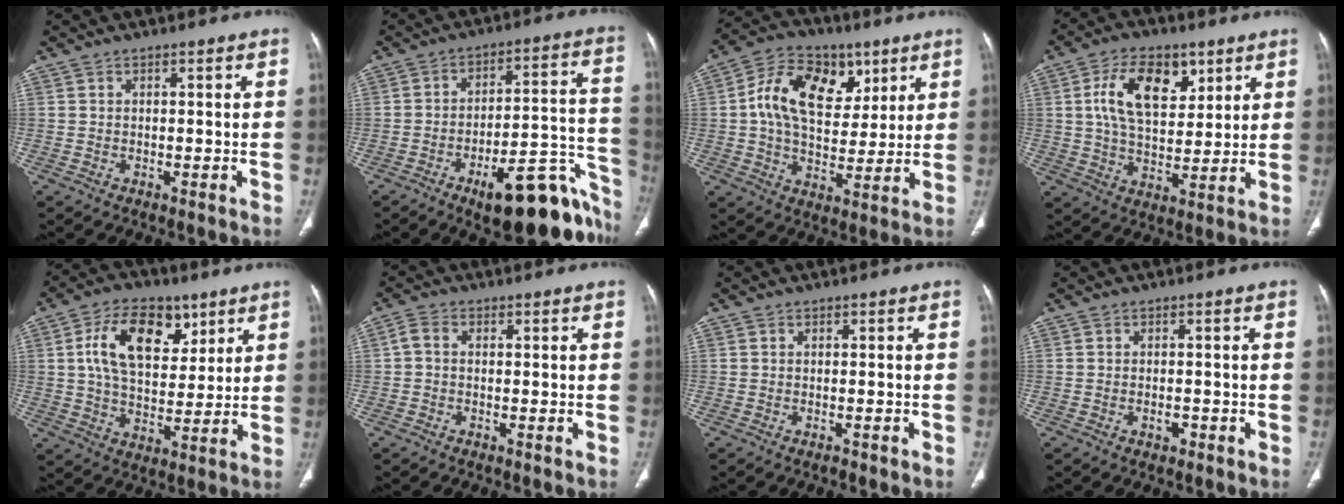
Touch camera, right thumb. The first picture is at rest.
{"total": 21.1, "force": [-12.8, 7.1, 15.2], "torque": [-0.108, 0.108, -0.176]}
{"total": 16.9, "force": [5.3, 11.5, 11.2], "torque": [-0.169, 0.001, 0.089]}
{"total": 13.6, "force": [5.1, 7.9, 9.9], "torque": [-0.144, -0.016, 0.092]}
{"total": 15.2, "force": [5.8, 9.4, 10.5], "torque": [-0.152, -0.015, 0.104]}
{"total": 2.4, "force": [-0.1, 1.6, 1.7], "torque": [-0.035, 0.007, -0.008]}
{"total": 0.7, "force": [-0.5, 0.2, 0.4], "torque": [-0.011, 0.001, -0.006]}
{"total": 1.7, "force": [-0.8, 1.0, 1.1], "torque": [-0.010, 0.007, -0.011]}